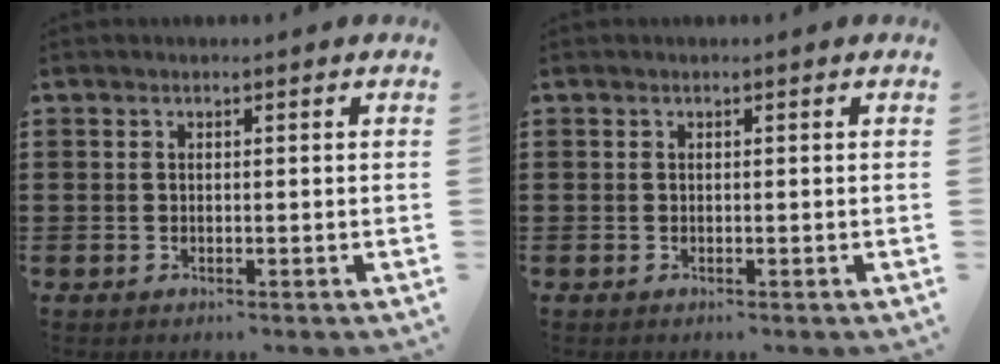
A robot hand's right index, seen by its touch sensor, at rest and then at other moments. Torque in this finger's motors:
{"motor_torque": [0.18, 0.22, 0.02, -0.01]}